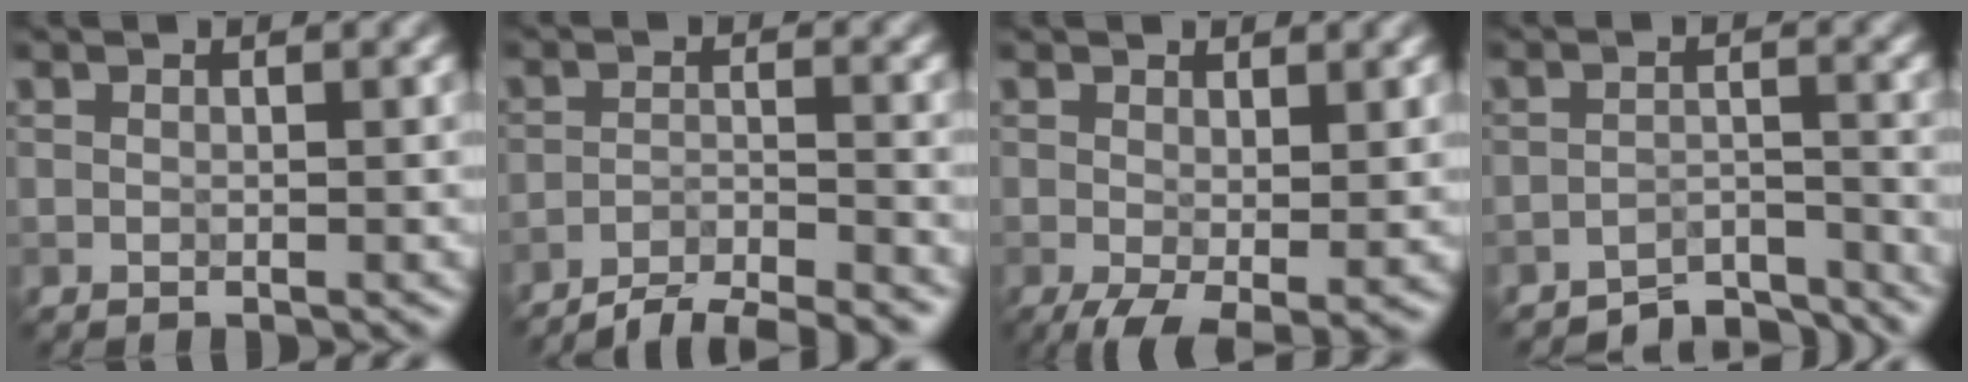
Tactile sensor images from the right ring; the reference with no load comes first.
{"total": 5.1, "force": [-4.6, 0.7, 2.0], "torque": [-0.033, -0.001, -0.084]}
{"total": 3.5, "force": [-0.8, 1.3, 3.1], "torque": [-0.061, -0.014, -0.011]}
{"total": 4.5, "force": [-4.3, 0.9, 0.9], "torque": [-0.010, 0.000, -0.070]}